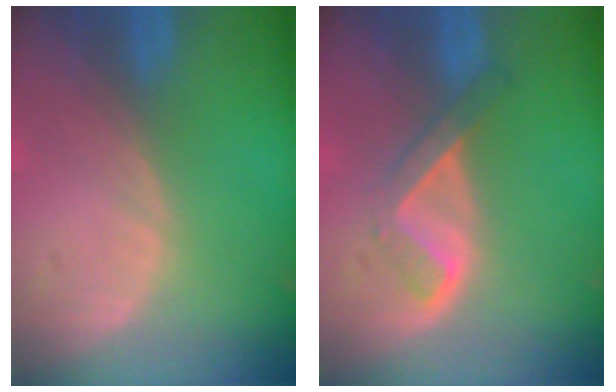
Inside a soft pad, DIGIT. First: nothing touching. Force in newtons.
{"total": 5.3, "press": 4.5, "slide": 2.9}